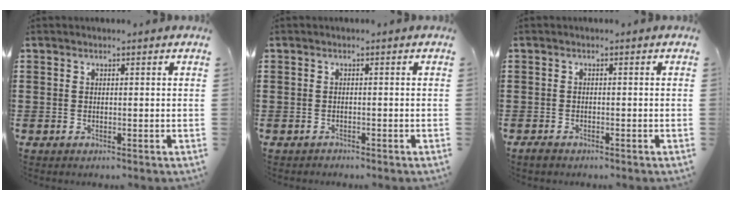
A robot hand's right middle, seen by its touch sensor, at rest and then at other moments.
{"total": 0.7, "force": [-0.6, 0.2, -0.1], "torque": [0.002, 0.003, -0.015]}
{"total": 0.9, "force": [-0.7, 0.4, 0.3], "torque": [-0.007, -0.002, -0.015]}